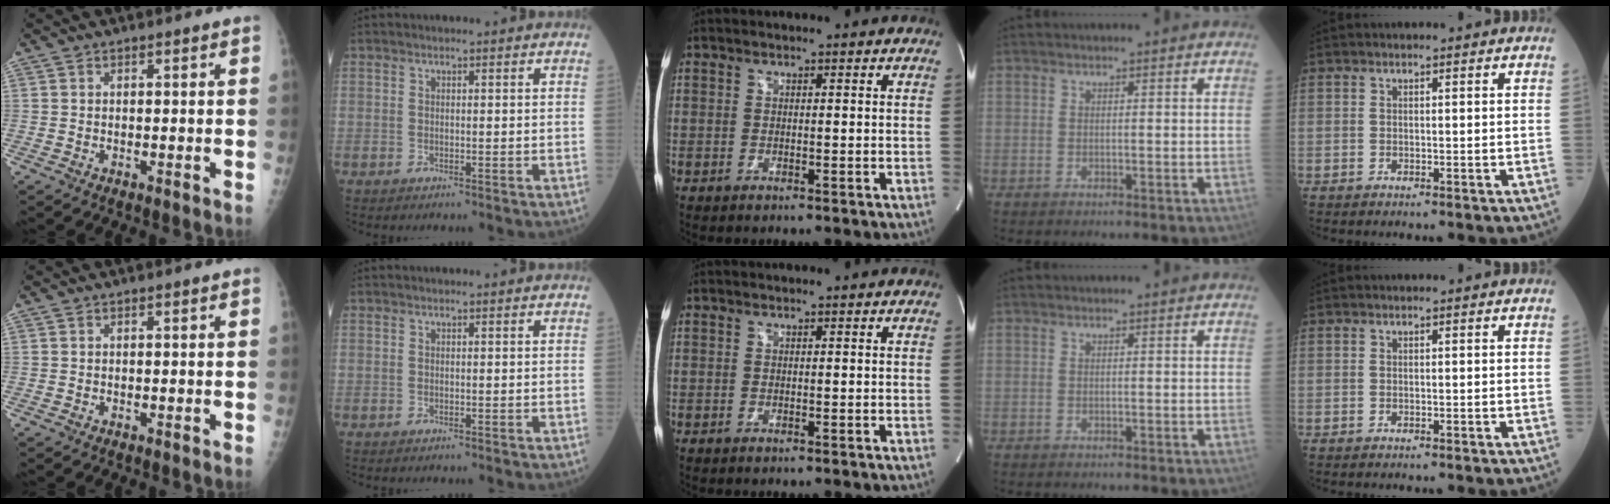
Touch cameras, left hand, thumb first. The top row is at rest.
{}